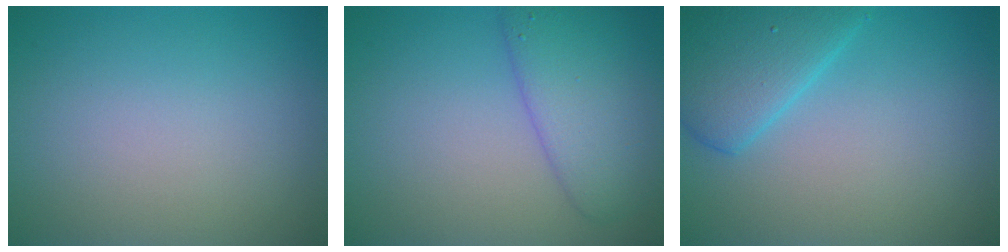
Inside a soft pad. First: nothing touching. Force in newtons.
{"total": 4.9, "press": 4.9, "slide": 0.2}
{"total": 5.2, "press": 5.2, "slide": 0.3}